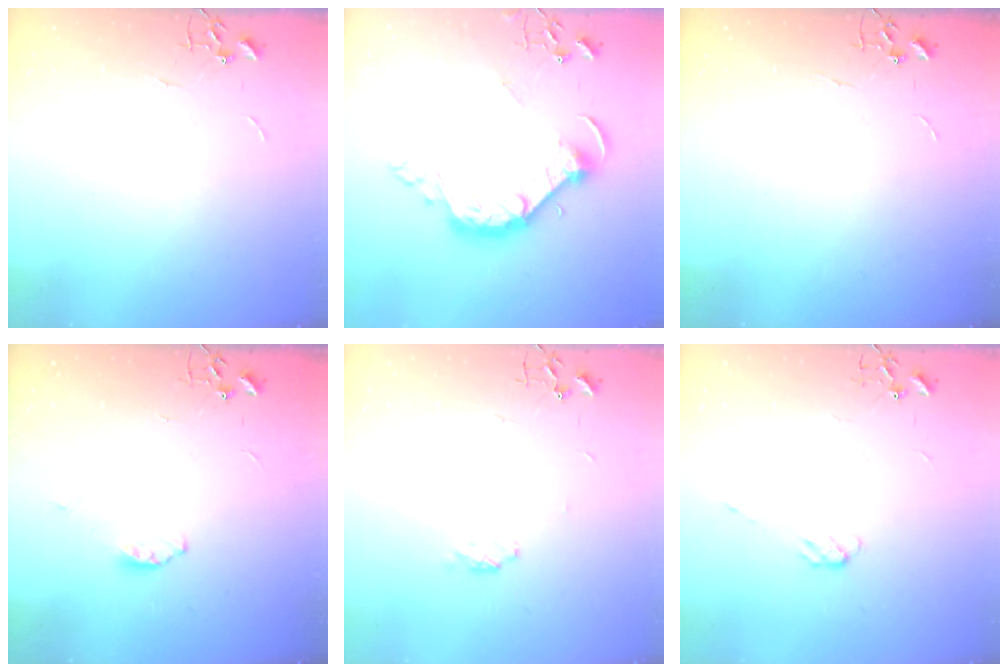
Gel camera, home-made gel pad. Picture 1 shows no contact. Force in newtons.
{"total": 15.8, "press": 15.8, "slide": 0.6}
{"total": 0.0}
{"total": 3.4, "press": 3.3, "slide": 0.8}
{"total": 4.2, "press": 4.1, "slide": 1.0}
{"total": 3.5, "press": 3.5, "slide": 0.5}